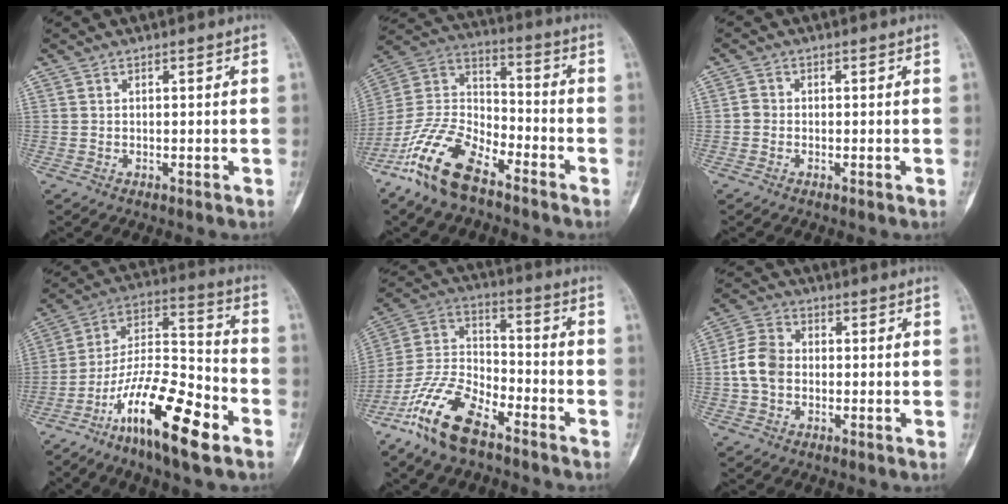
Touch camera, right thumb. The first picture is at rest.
{"total": 16.9, "force": [-11.2, 7.3, 10.4], "torque": [-0.205, 0.061, -0.222]}
{"total": 1.5, "force": [-0.4, 1.3, 0.6], "torque": [-0.004, 0.005, -0.011]}
{"total": 20.0, "force": [-10.9, 5.5, 15.8], "torque": [-0.288, 0.067, -0.194]}
{"total": 15.7, "force": [-10.3, 6.6, 9.9], "torque": [-0.198, 0.055, -0.206]}
{"total": 7.4, "force": [-0.6, 5.8, 4.7], "torque": [-0.085, 0.019, -0.020]}